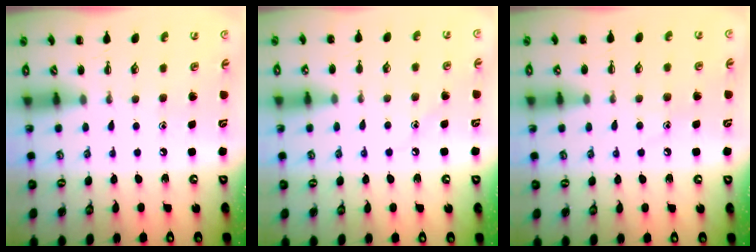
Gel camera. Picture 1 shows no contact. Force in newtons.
{"total": 6.8, "press": 6.6, "slide": 1.7}
{"total": 6.2, "press": 6.0, "slide": 1.6}